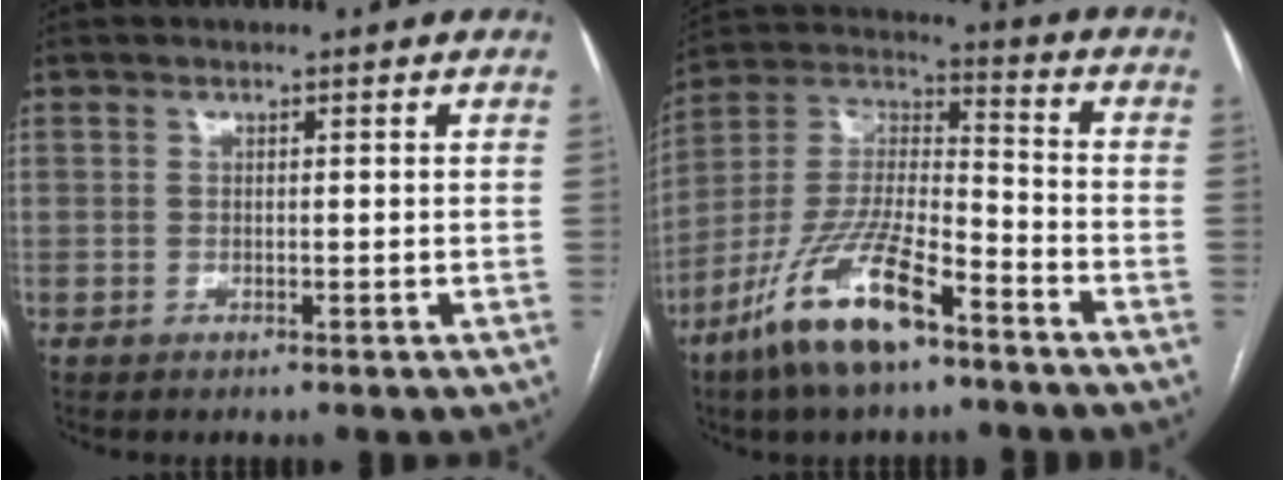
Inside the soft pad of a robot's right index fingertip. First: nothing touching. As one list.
[{"total": 15.6, "force": [-9.7, 3.8, 11.6], "torque": [-0.239, -0.007, -0.180]}]